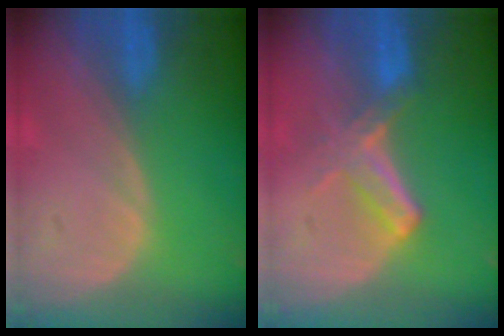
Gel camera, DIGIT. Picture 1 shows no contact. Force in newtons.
{"total": 5.8, "press": 5.4, "slide": 2.1}